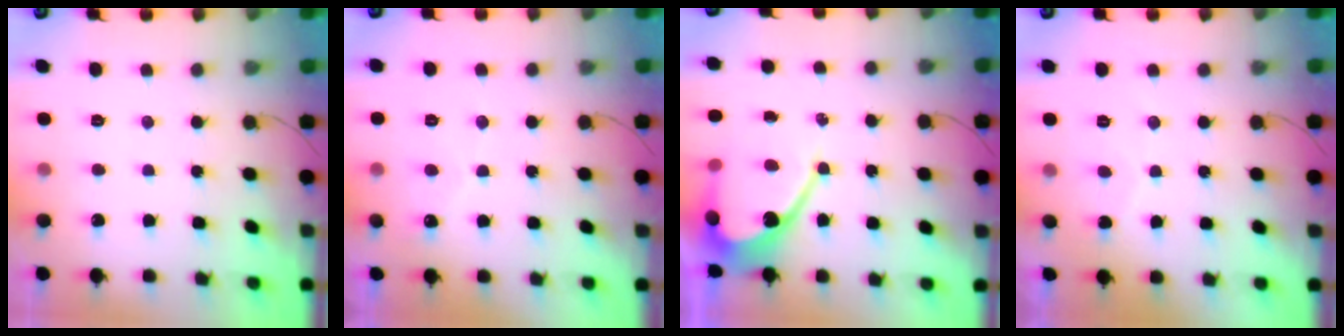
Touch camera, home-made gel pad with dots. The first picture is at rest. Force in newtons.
{"total": 2.4, "press": 2.4, "slide": 0.1}
{"total": 12.4, "press": 12.4, "slide": 0.8}
{"total": 2.8, "press": 2.8, "slide": 0.1}